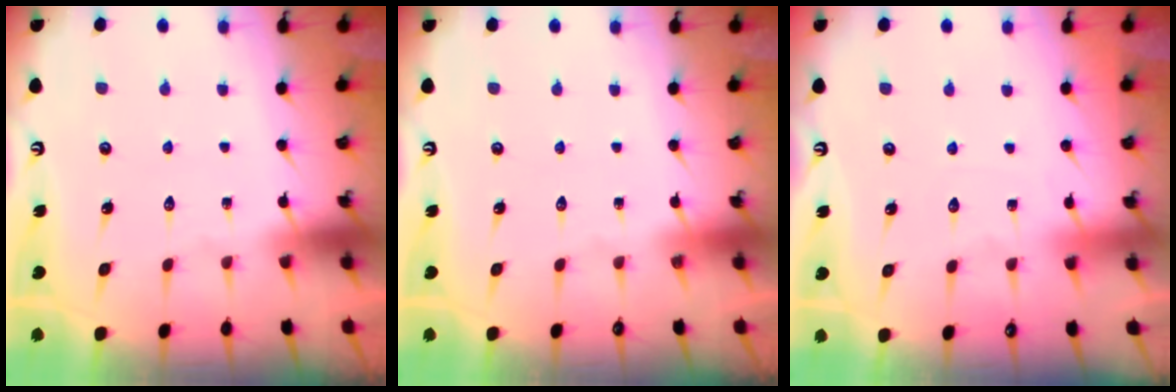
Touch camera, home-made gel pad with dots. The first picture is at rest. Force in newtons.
{"total": 0.0}
{"total": 3.2, "press": 3.1, "slide": 0.4}